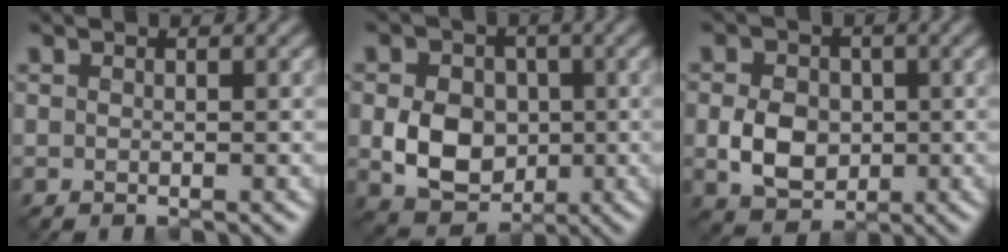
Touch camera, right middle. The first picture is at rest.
{"total": 6.4, "force": [-0.5, 5.1, 3.8], "torque": [-0.074, -0.007, -0.012]}
{"total": 4.4, "force": [-0.6, 3.5, 2.6], "torque": [-0.051, -0.004, -0.012]}